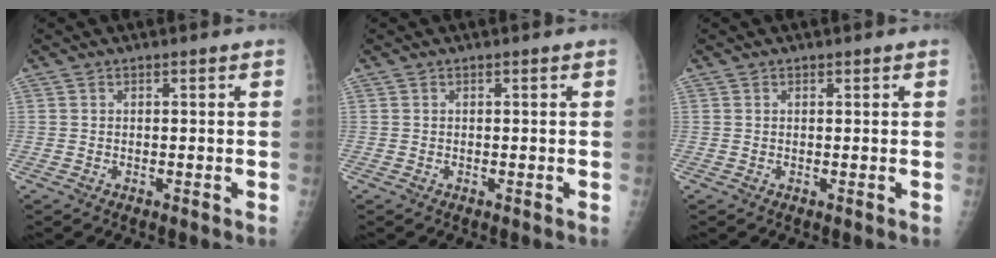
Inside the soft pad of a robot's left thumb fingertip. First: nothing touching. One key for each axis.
{"total": 0.0}
{"total": 0.0}